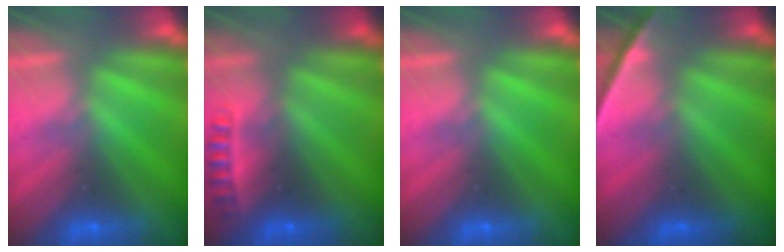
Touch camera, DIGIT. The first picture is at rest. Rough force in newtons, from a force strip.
{"total": 2.4}
{"total": 0.0}
{"total": 2.2}